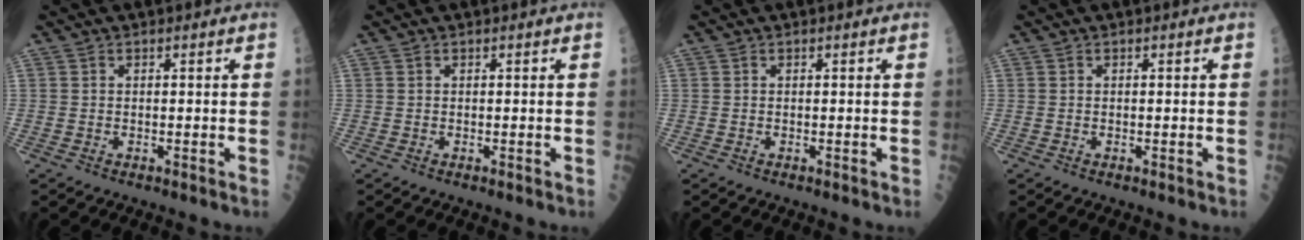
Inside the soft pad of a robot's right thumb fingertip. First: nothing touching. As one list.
[{"total": 0.0}, {"total": 0.0}, {"total": 0.0}]